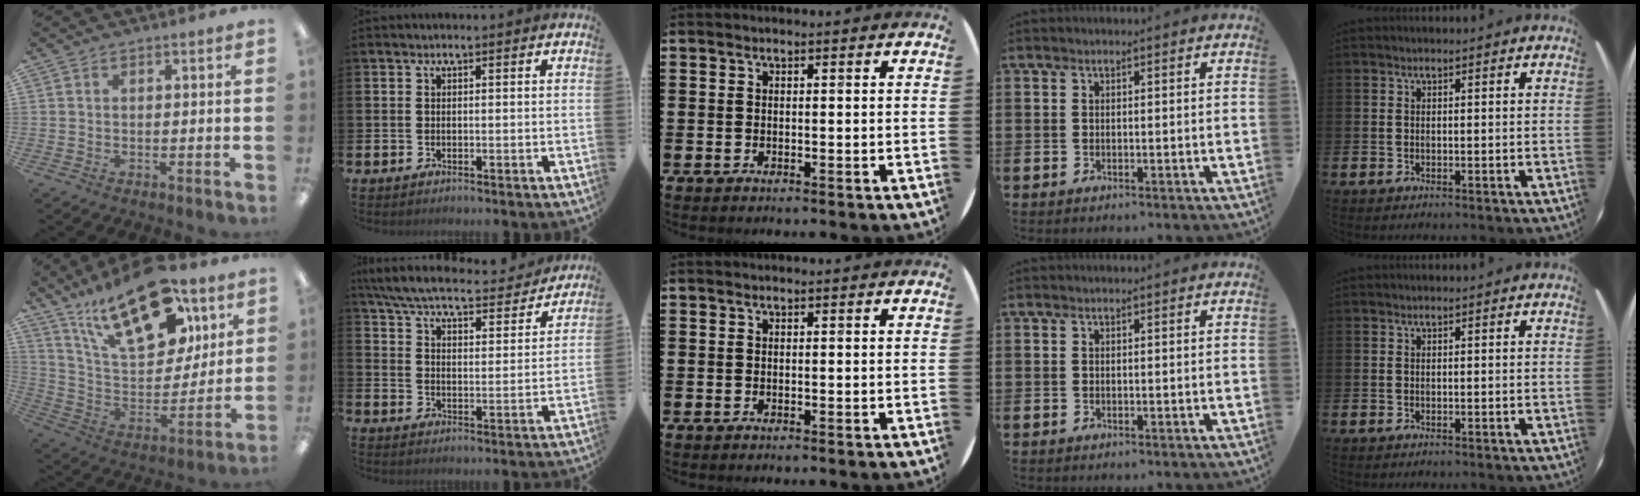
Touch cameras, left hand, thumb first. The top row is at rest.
{"thumb": {"total": 25.0, "force": [14.8, 11.6, 16.5], "torque": [-0.289, -0.074, 0.253]}, "index": {"total": 6.8, "force": [6.3, 0.9, 2.4], "torque": [-0.079, -0.045, 0.105]}}